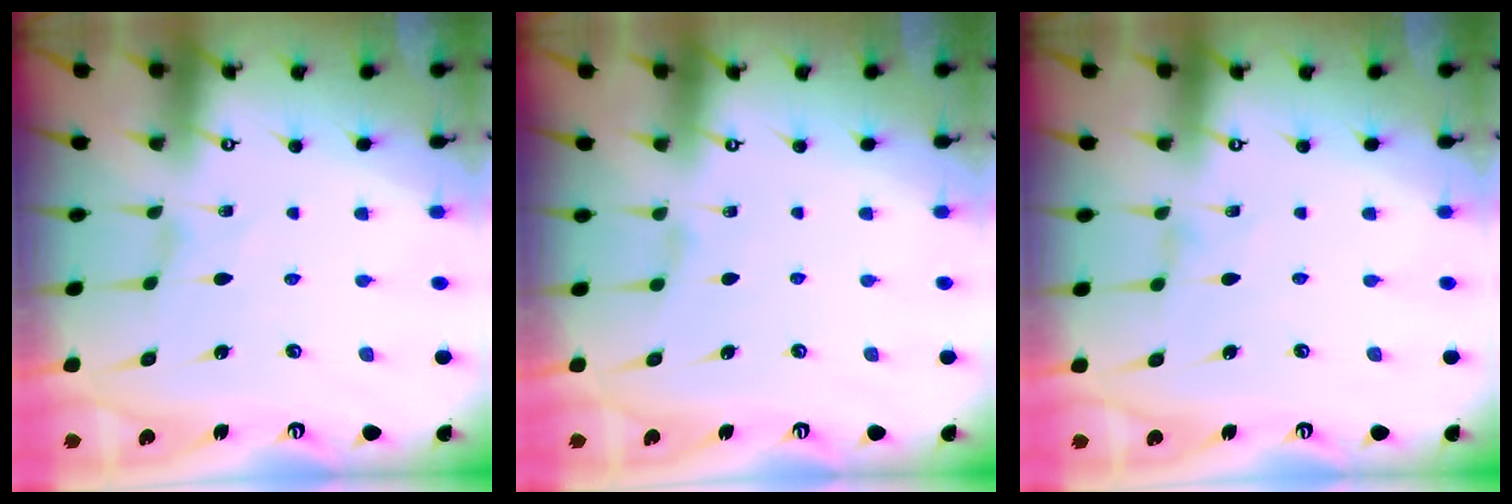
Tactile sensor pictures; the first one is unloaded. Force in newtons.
{"total": 1.7, "press": 1.7, "slide": 0.4}
{"total": 0.0}